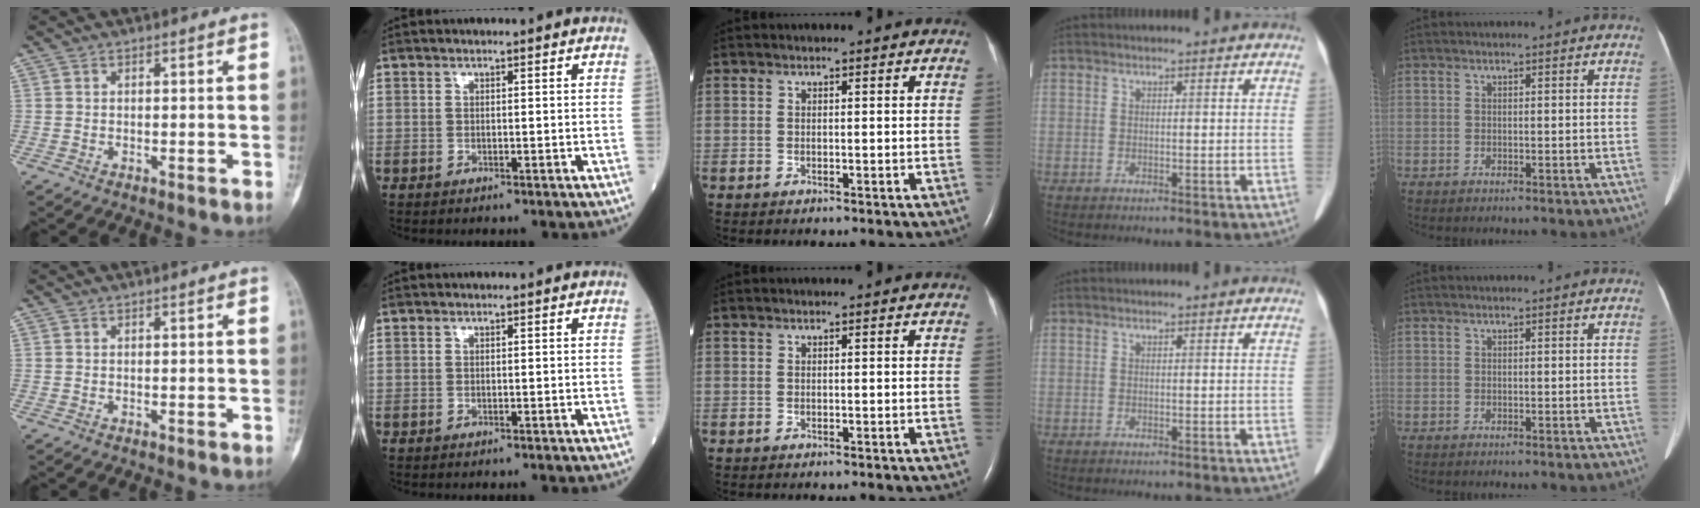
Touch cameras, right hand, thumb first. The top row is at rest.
{}